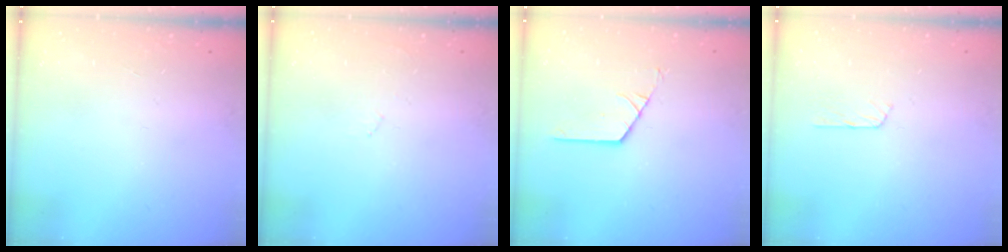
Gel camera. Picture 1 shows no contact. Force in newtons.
{"total": 2.7, "press": 2.6, "slide": 0.4}
{"total": 2.9, "press": 2.9, "slide": 0.2}
{"total": 2.7, "press": 2.7, "slide": 0.3}